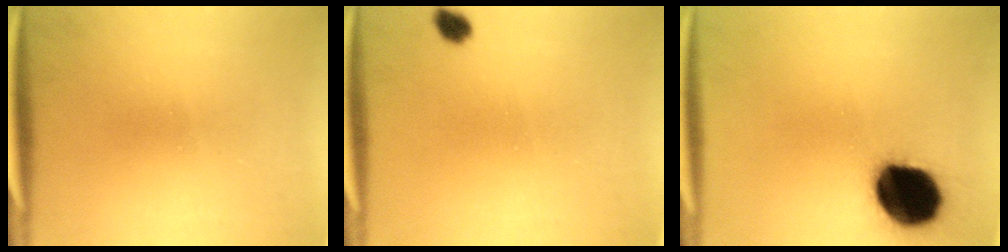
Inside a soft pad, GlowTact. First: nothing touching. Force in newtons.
{"total": 1.9}
{"total": 19.0}